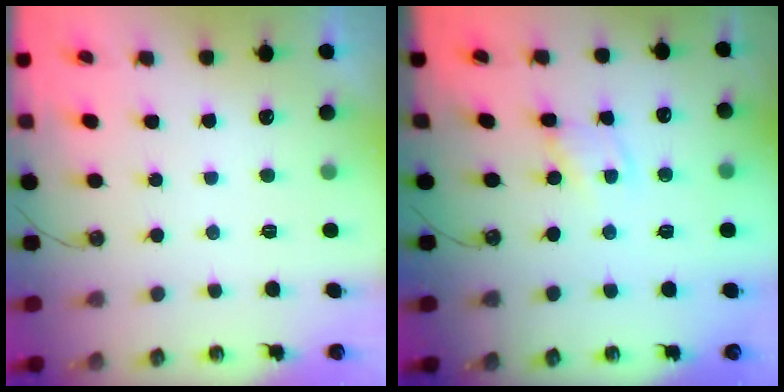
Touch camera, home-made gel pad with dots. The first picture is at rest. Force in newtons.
{"total": 1.8, "press": 1.8, "slide": 0.2}